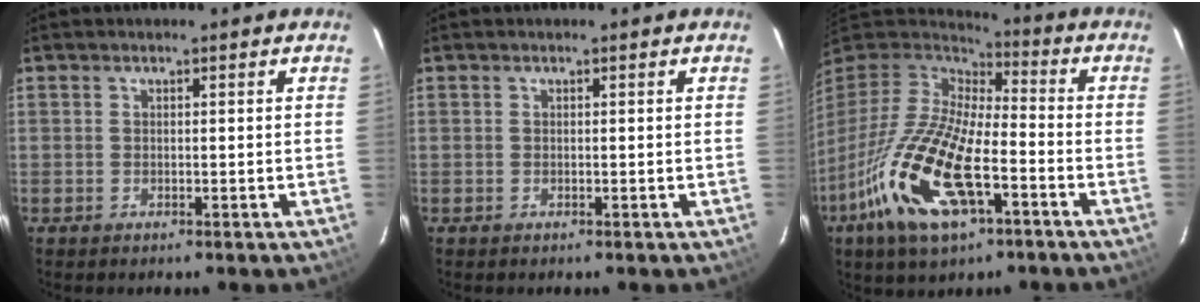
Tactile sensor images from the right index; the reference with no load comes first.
{"total": 0.0}
{"total": 21.4, "force": [-9.2, 8.8, 17.2], "torque": [-0.358, -0.042, -0.175]}